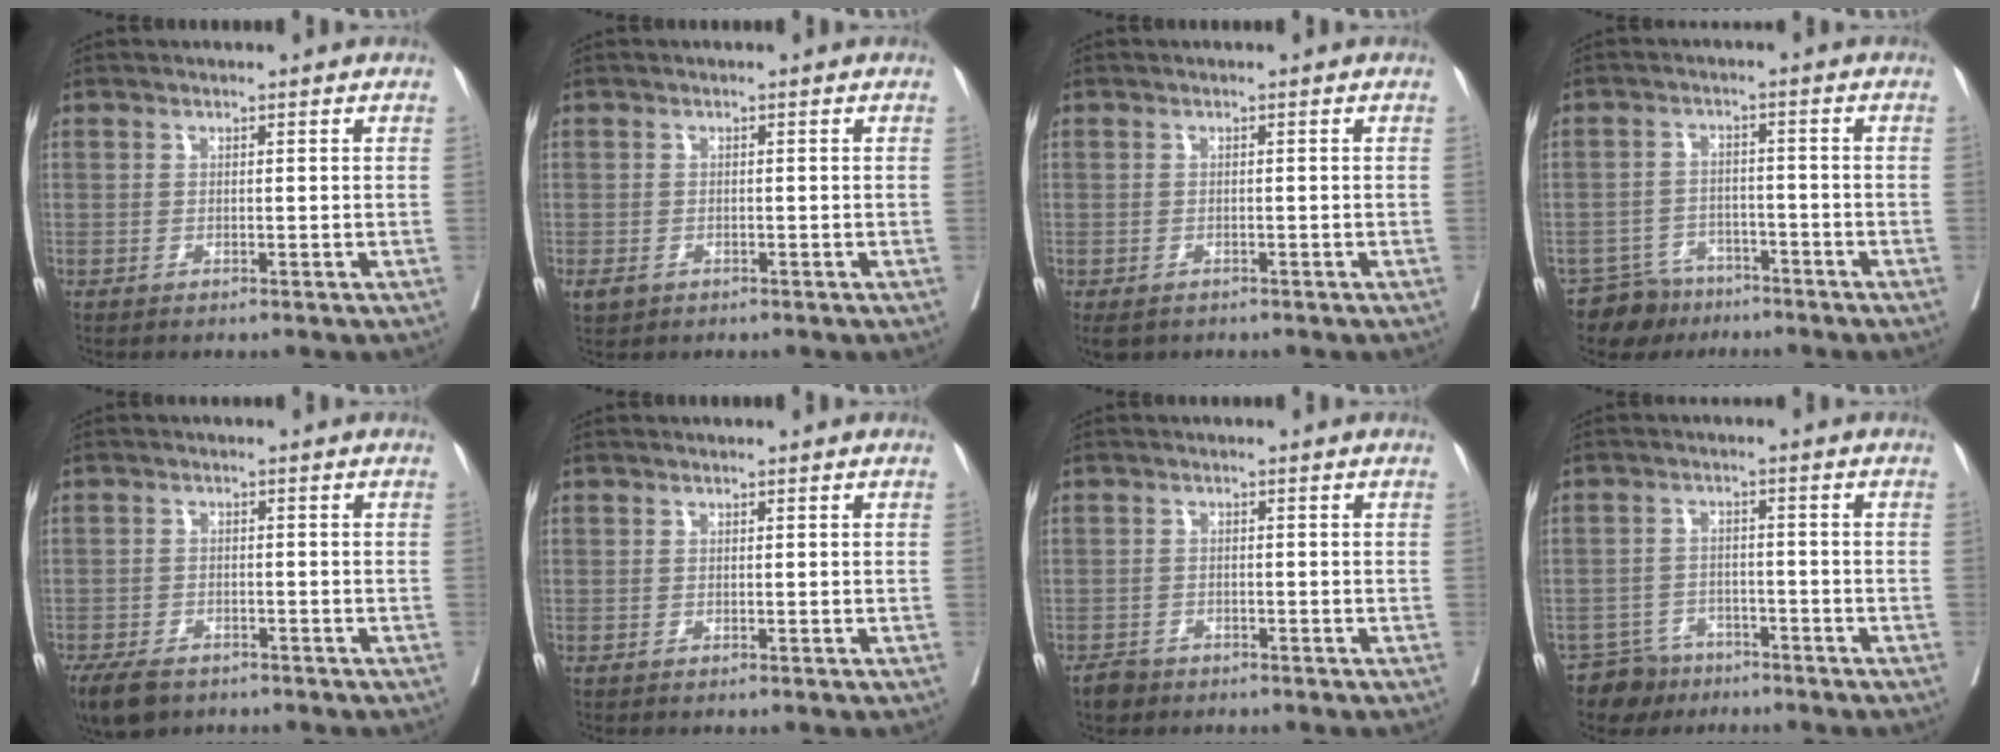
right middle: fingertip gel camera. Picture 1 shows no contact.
{"total": 2.5, "force": [-1.4, 1.7, 1.1], "torque": [-0.023, -0.004, -0.019]}
{"total": 2.8, "force": [-2.0, 1.6, 1.0], "torque": [-0.017, -0.004, -0.027]}
{"total": 5.9, "force": [-4.9, 3.3, -0.2], "torque": [0.007, 0.005, -0.084]}
{"total": 7.9, "force": [-5.7, 4.0, 3.8], "torque": [-0.071, -0.008, -0.090]}
{"total": 0.0}
{"total": 2.3, "force": [-1.9, 1.3, 0.4], "torque": [-0.015, 0.002, -0.030]}
{"total": 5.2, "force": [-4.2, 3.0, -0.3], "torque": [0.010, 0.003, -0.075]}